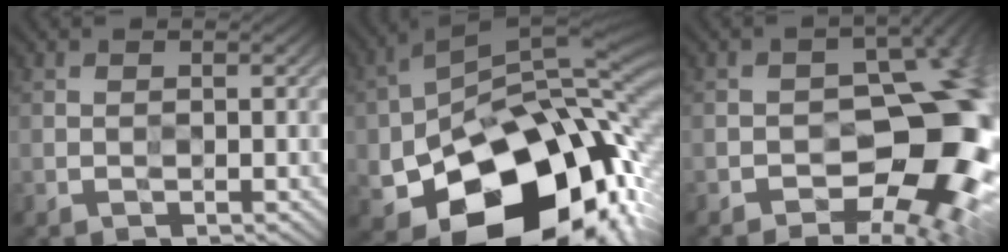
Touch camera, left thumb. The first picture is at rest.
{"total": 18.8, "force": [-6.2, 12.2, 12.9], "torque": [-0.234, -0.033, -0.089]}
{"total": 14.6, "force": [-5.0, 8.0, 11.1], "torque": [-0.097, -0.006, -0.072]}